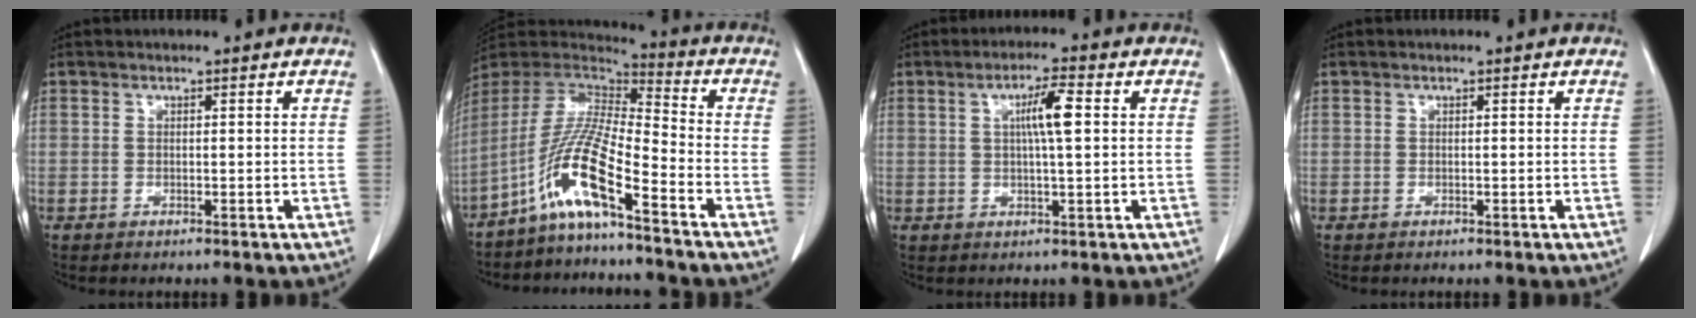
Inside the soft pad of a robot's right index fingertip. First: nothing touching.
{"total": 11.8, "force": [-7.3, 0.1, 9.4], "torque": [-0.198, -0.004, -0.145]}
{"total": 5.3, "force": [1.0, 0.2, 5.2], "torque": [-0.092, 0.003, 0.017]}
{"total": 0.0}